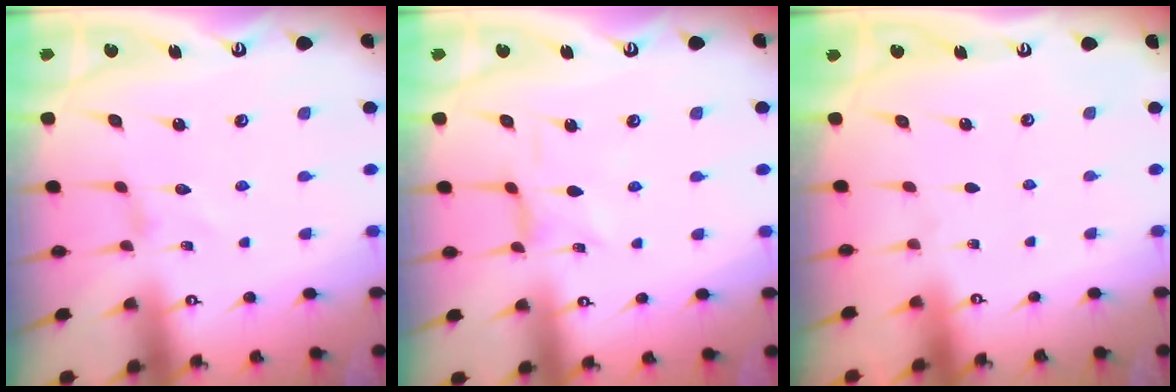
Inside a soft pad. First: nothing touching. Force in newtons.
{"total": 2.1, "press": 2.1, "slide": 0.5}
{"total": 0.0}